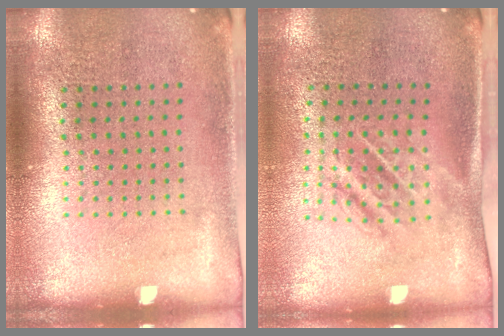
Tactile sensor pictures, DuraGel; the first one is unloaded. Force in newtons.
{"total": 1.8, "press": 1.2, "slide": 1.3}